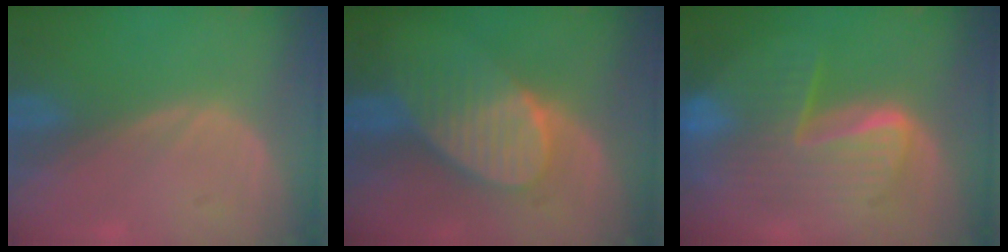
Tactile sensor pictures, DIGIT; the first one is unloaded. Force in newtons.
{"total": 7.3, "press": 7.3, "slide": 0.7}
{"total": 9.9, "press": 9.9, "slide": 0.9}